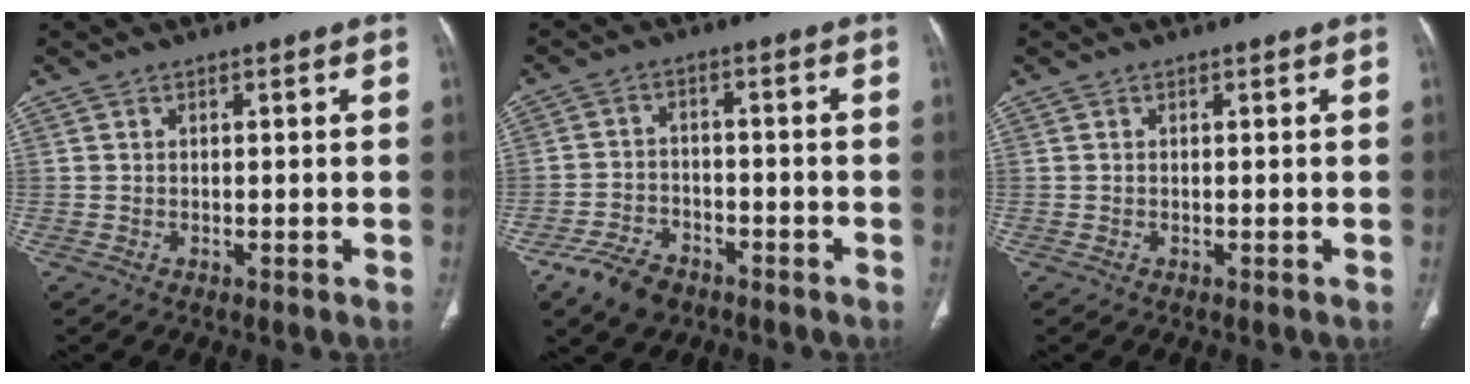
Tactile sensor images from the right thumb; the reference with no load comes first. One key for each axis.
{"total": 7.7, "fx": -5.3, "fy": 4.4, "fz": 3.5, "tx": -0.061, "ty": 0.021, "tz": -0.093}
{"total": 0.0}